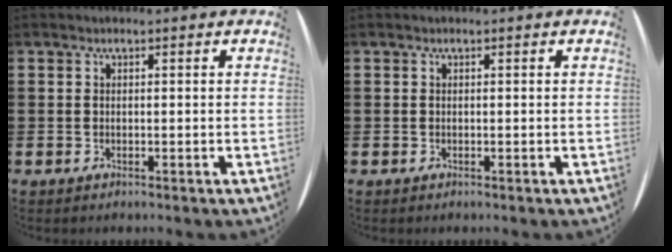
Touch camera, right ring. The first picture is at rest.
{"total": 0.0}